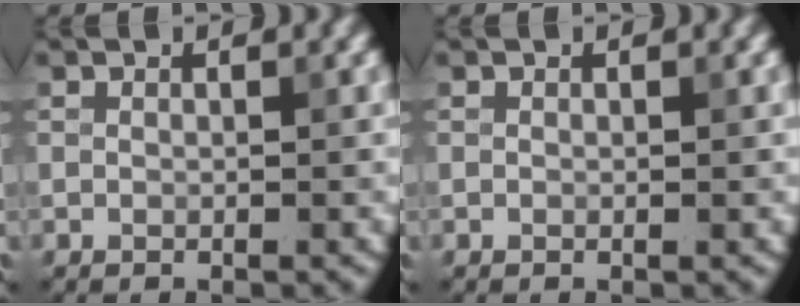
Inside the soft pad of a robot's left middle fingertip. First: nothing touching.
{"total": 0.0}